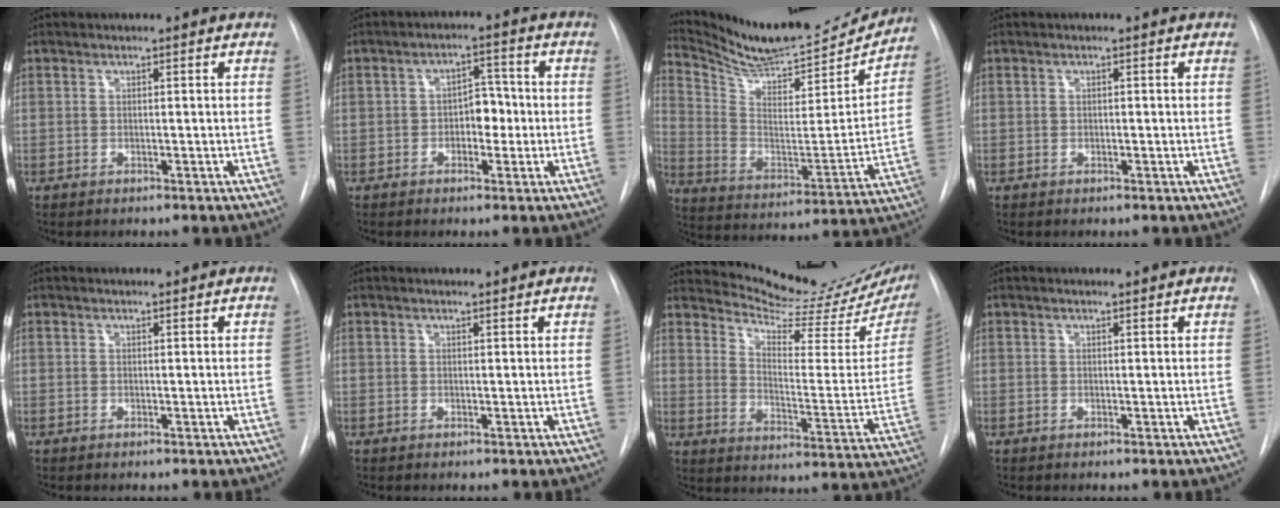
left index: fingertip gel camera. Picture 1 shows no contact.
{"total": 4.3, "force": [-1.6, 2.5, 3.1], "torque": [-0.039, 0.008, -0.025]}
{"total": 21.1, "force": [20.0, 3.0, 6.2], "torque": [-0.113, -0.062, 0.301]}
{"total": 0.9, "force": [-0.9, -0.1, 0.0], "torque": [0.004, -0.005, -0.012]}
{"total": 0.8, "force": [0.8, 0.0, 0.1], "torque": [-0.007, 0.009, 0.009]}
{"total": 1.2, "force": [1.1, -0.3, 0.2], "torque": [-0.005, -0.003, 0.011]}
{"total": 18.2, "force": [17.2, 1.1, 5.6], "torque": [-0.090, -0.106, 0.223]}
{"total": 0.9, "force": [0.8, -0.3, 0.1], "torque": [-0.005, -0.003, 0.009]}